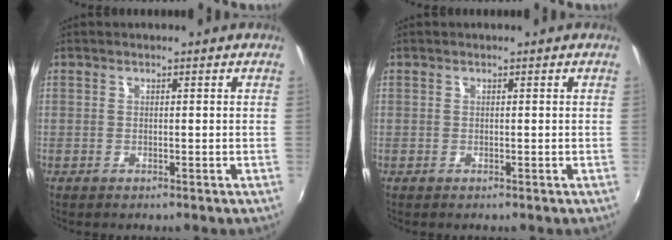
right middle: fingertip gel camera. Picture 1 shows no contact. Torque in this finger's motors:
{"motor_torque": [-0.09, -0.04, -0.01, -0.03]}